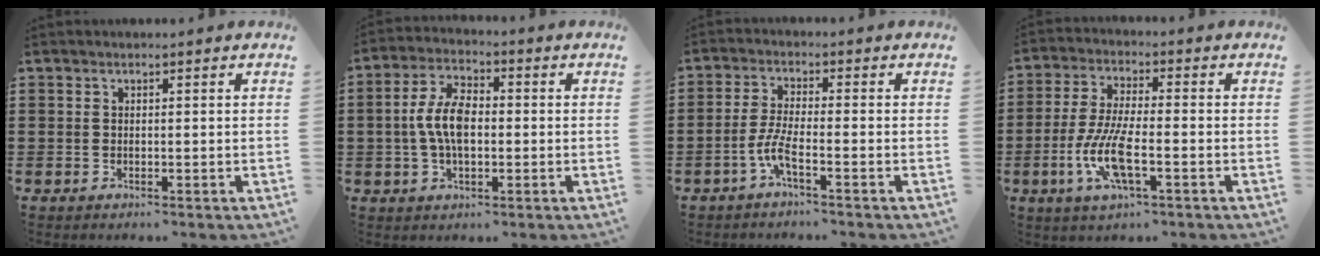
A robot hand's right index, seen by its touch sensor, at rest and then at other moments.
{"total": 7.1, "force": [-0.3, 3.5, 6.2], "torque": [-0.141, 0.002, -0.012]}
{"total": 4.8, "force": [-2.5, 0.7, 4.1], "torque": [-0.106, -0.012, -0.056]}
{"total": 8.9, "force": [-3.2, 2.4, 7.9], "torque": [-0.177, -0.015, -0.063]}